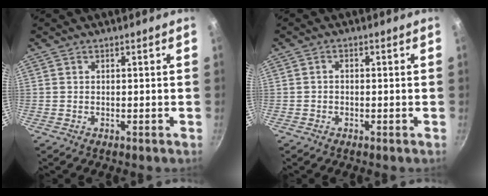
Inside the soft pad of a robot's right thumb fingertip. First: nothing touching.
{"total": 1.1, "force": [-0.5, 0.8, 0.7], "torque": [-0.013, 0.007, -0.010]}